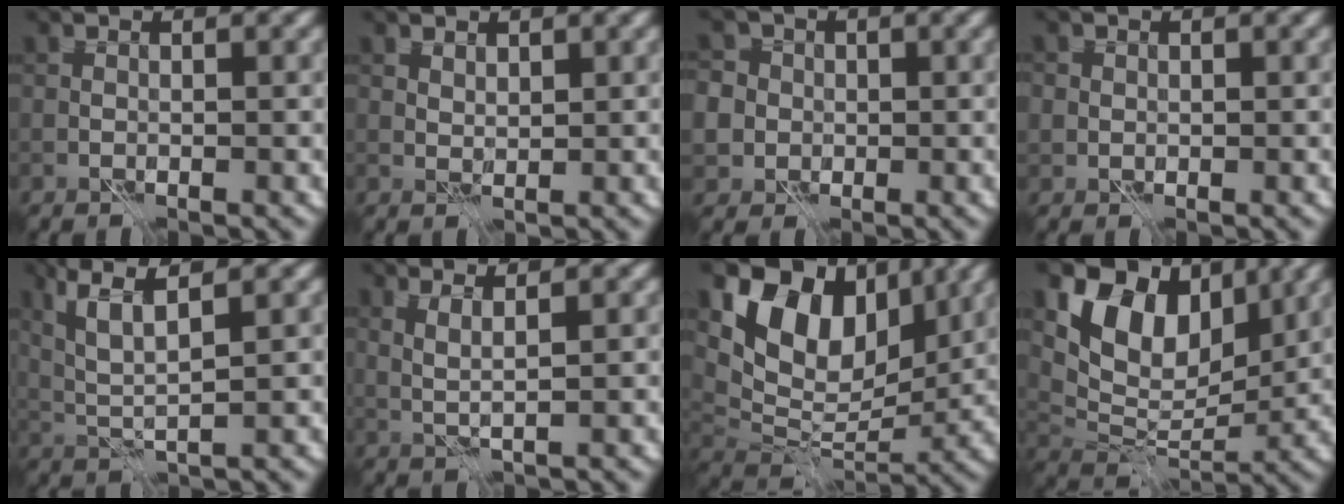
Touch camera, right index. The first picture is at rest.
{"total": 1.1, "force": [0.9, 0.6, 0.4], "torque": [-0.012, -0.003, 0.019]}
{"total": 7.1, "force": [0.9, 6.6, 2.4], "torque": [-0.048, 0.028, -0.014]}
{"total": 1.1, "force": [0.3, 1.0, 0.2], "torque": [0.001, -0.004, 0.003]}
{"total": 4.7, "force": [2.2, 1.1, 4.1], "torque": [-0.092, 0.001, 0.050]}
{"total": 2.1, "force": [1.1, 0.4, 1.8], "torque": [-0.036, -0.004, 0.022]}
{"total": 10.6, "force": [4.8, 6.9, 6.5], "torque": [-0.115, -0.010, 0.089]}
{"total": 9.2, "force": [4.4, 5.9, 5.4], "torque": [-0.089, -0.009, 0.079]}